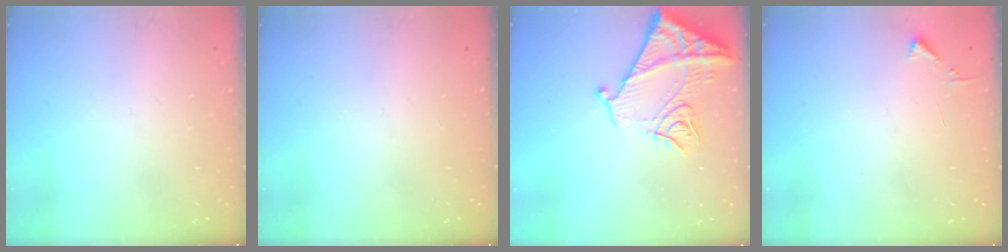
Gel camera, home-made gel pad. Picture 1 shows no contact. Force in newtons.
{"total": 0.0}
{"total": 15.7, "press": 15.6, "slide": 1.7}
{"total": 3.1, "press": 3.1, "slide": 0.4}